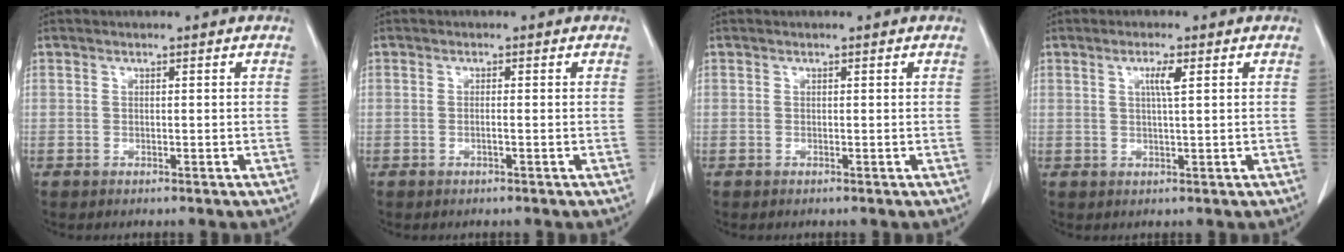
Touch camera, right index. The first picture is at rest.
{"total": 0.7, "force": [-0.3, -0.1, 0.7], "torque": [-0.012, 0.002, -0.005]}
{"total": 0.0}
{"total": 2.5, "force": [0.9, -0.1, 2.4], "torque": [-0.046, -0.001, 0.015]}